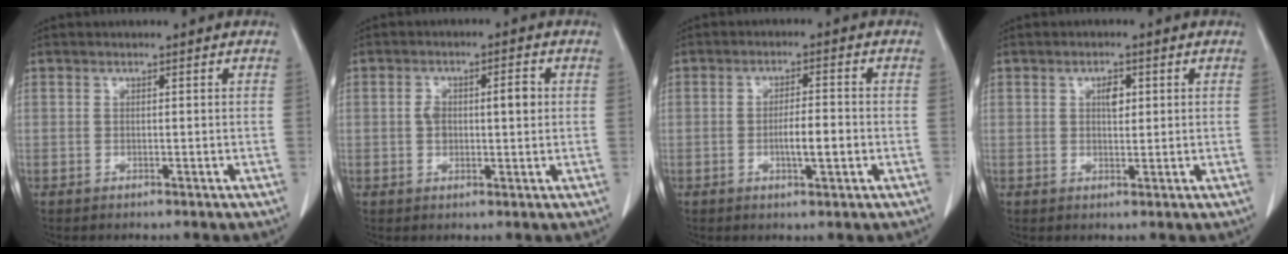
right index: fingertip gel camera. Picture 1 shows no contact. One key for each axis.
{"total": 5.1, "fx": 0.5, "fy": 2.2, "fz": 4.6, "tx": -0.084, "ty": 0.017, "tz": 0.012}
{"total": 4.6, "fx": -1.1, "fy": 0.8, "fz": 4.4, "tx": -0.076, "ty": -0.002, "tz": -0.015}
{"total": 2.3, "fx": 0.7, "fy": 1.1, "fz": 1.9, "tx": -0.031, "ty": -0.001, "tz": 0.011}